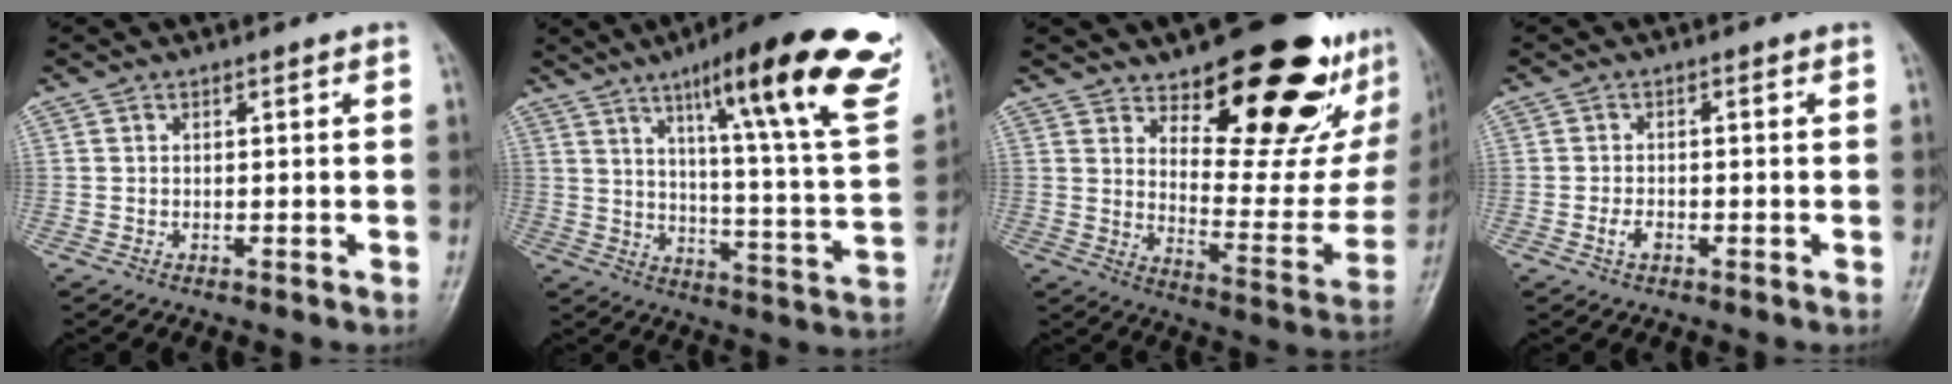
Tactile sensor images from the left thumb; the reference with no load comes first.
{"total": 28.0, "force": [16.1, 4.1, 22.6], "torque": [-0.296, -0.056, 0.226]}
{"total": 26.3, "force": [16.0, 10.2, 18.2], "torque": [-0.204, -0.100, 0.236]}
{"total": 2.3, "force": [-1.0, 1.4, 1.5], "torque": [-0.029, 0.006, -0.020]}